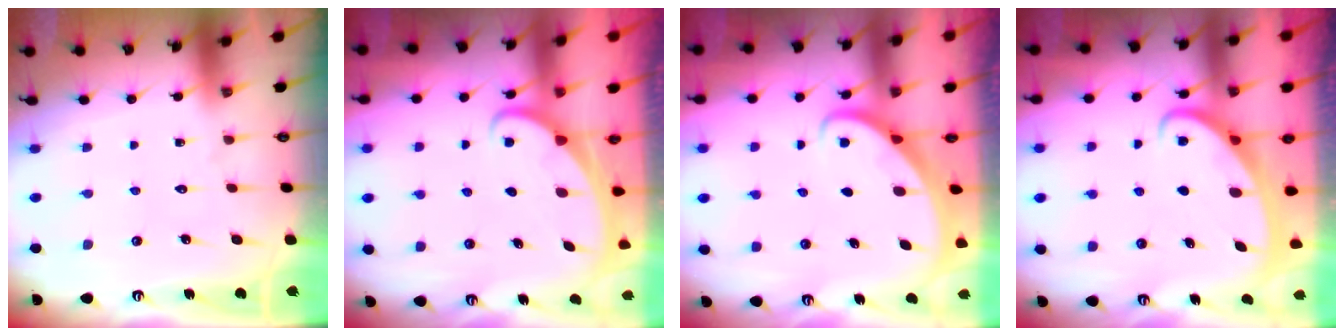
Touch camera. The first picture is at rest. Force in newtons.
{"total": 1.6, "press": 1.6, "slide": 0.1}
{"total": 2.5, "press": 2.5, "slide": 0.3}
{"total": 2.6, "press": 2.6, "slide": 0.3}